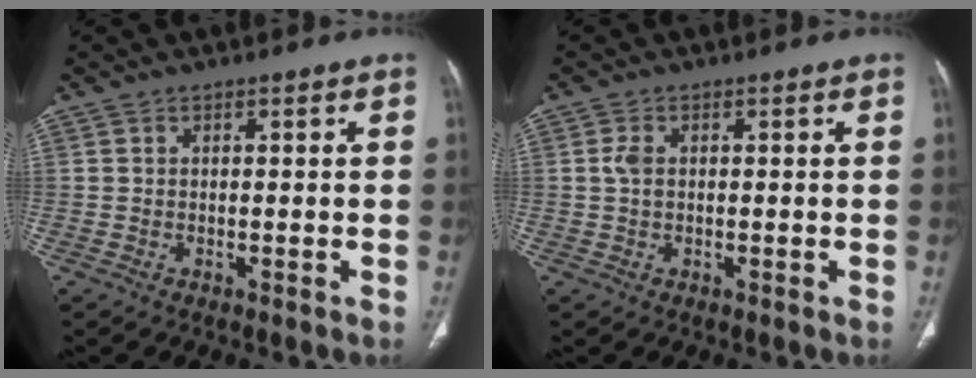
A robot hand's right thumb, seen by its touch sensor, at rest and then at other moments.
{"total": 2.0, "force": [0.2, 1.2, 1.6], "torque": [-0.041, 0.003, 0.005]}